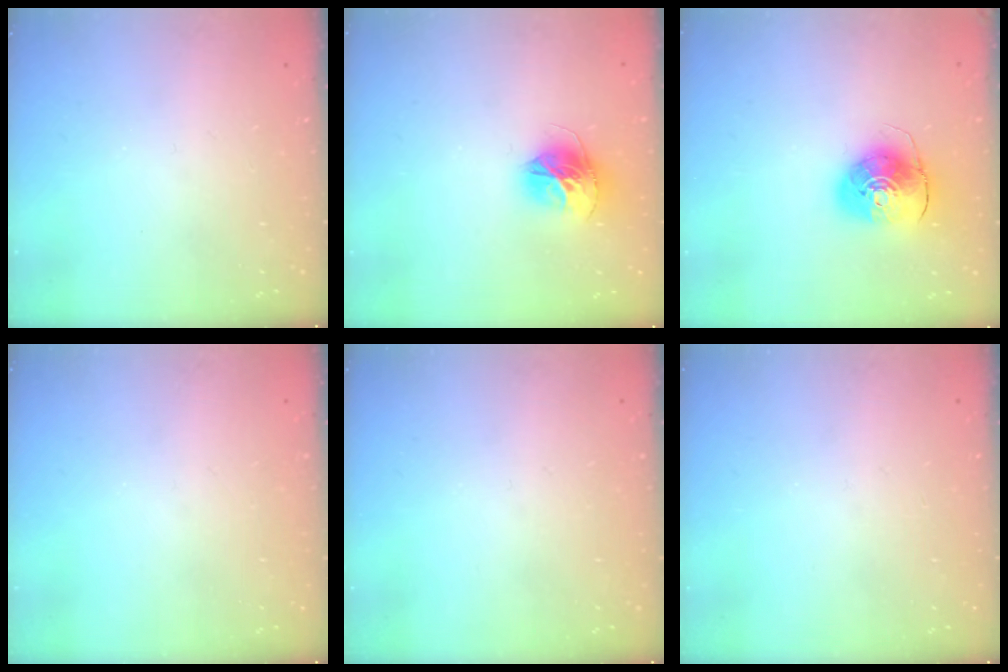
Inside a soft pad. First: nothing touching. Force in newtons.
{"total": 13.0, "press": 12.9, "slide": 1.4}
{"total": 9.2, "press": 9.1, "slide": 1.2}
{"total": 0.0}
{"total": 0.0}
{"total": 0.0}